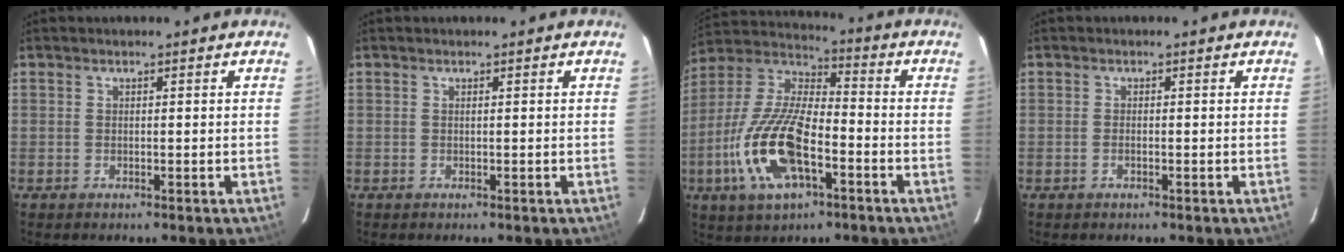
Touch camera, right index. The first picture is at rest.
{"total": 0.0}
{"total": 18.2, "force": [-6.5, 7.5, 15.2], "torque": [-0.327, -0.008, -0.125]}
{"total": 0.8, "force": [-0.3, 0.4, 0.6], "torque": [-0.014, 0.000, -0.006]}